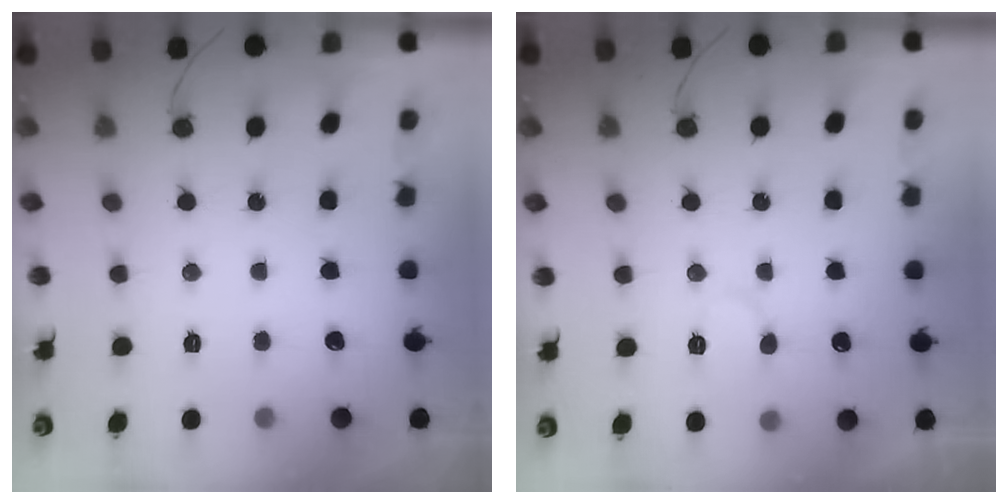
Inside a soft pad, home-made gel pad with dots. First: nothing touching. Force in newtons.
{"total": 7.0, "press": 6.9, "slide": 1.0}